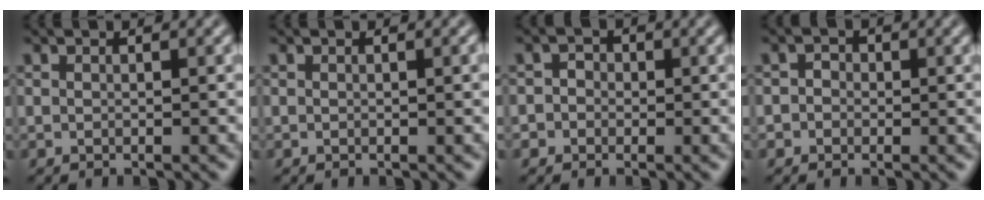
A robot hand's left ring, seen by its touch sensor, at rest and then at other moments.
{"total": 0.6, "force": [0.0, 0.1, 0.6], "torque": [-0.006, 0.000, 0.000]}
{"total": 2.2, "force": [-0.2, 2.1, 0.5], "torque": [0.017, 0.010, -0.026]}
{"total": 1.6, "force": [0.0, 1.6, 0.5], "torque": [0.016, 0.001, -0.016]}